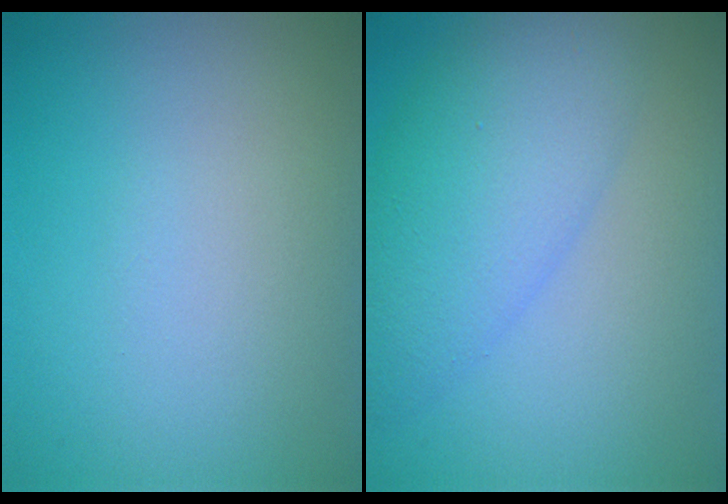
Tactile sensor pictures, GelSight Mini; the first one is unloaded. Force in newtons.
{"total": 7.0, "press": 7.0, "slide": 0.2}